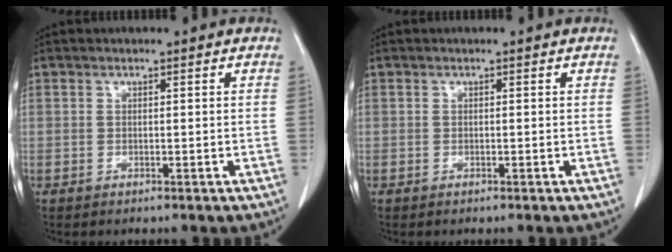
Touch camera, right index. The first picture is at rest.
{"total": 0.0}